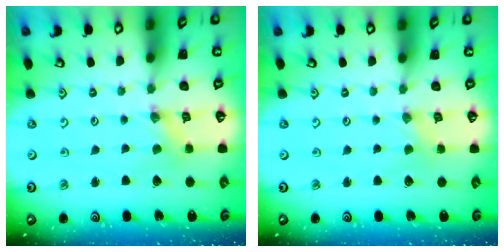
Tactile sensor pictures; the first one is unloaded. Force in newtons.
{"total": 0.0}